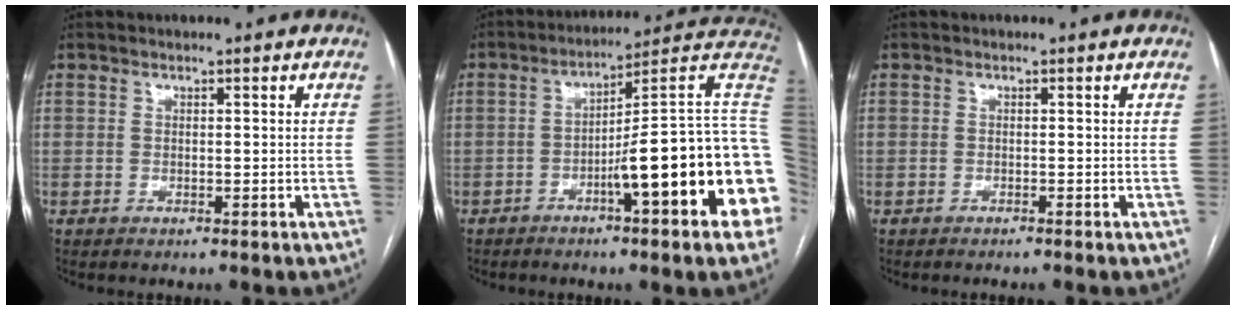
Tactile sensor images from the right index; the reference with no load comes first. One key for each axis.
{"total": 20.2, "fx": -4.6, "fy": 1.0, "fz": 19.6, "tx": -0.183, "ty": 0.026, "tz": -0.061}
{"total": 0.6, "fx": -0.5, "fy": -0.2, "fz": 0.2, "tx": -0.004, "ty": 0.002, "tz": -0.012}